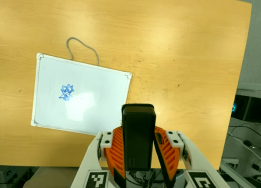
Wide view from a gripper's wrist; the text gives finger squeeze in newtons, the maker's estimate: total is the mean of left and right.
{"total": 5.7, "left": 4.4, "right": 6.9}